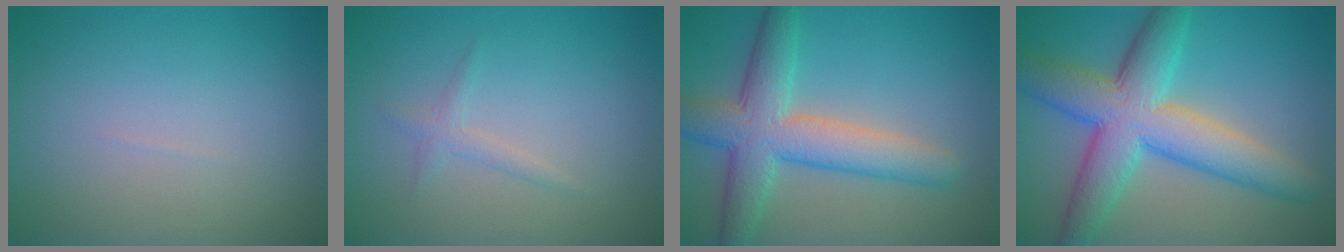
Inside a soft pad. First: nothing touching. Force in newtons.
{"total": 1.1, "press": 1.1, "slide": 0.0}
{"total": 6.8, "press": 6.8, "slide": 0.3}
{"total": 8.7, "press": 8.7, "slide": 0.3}